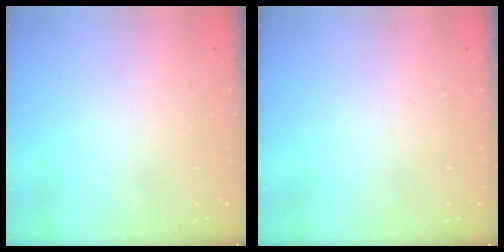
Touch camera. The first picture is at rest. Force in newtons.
{"total": 0.0}